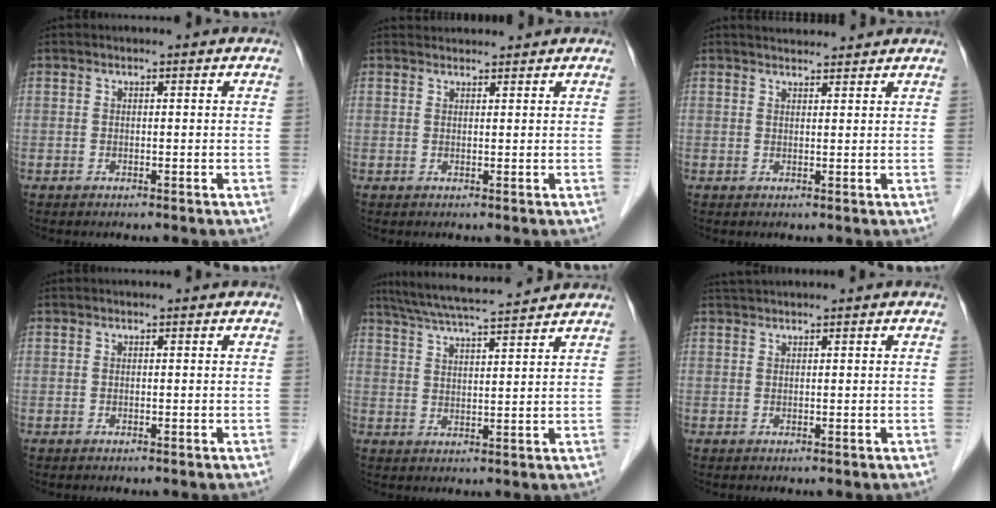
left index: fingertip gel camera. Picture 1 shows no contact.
{"total": 2.5, "force": [2.5, 0.3, 0.0], "torque": [-0.007, 0.024, 0.041]}
{"total": 4.3, "force": [4.1, 0.6, 0.8], "torque": [-0.015, 0.025, 0.059]}
{"total": 0.0}
{"total": 11.9, "force": [10.7, 0.2, 5.4], "torque": [-0.101, 0.028, 0.162]}
{"total": 1.6, "force": [1.4, -0.4, 0.5], "torque": [-0.011, 0.015, 0.034]}